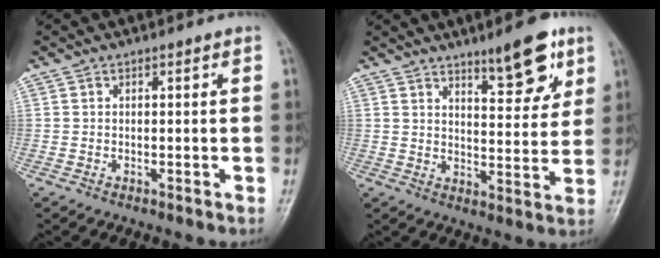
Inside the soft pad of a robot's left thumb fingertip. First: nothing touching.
{"total": 10.1, "force": [6.5, 3.2, 7.1], "torque": [-0.077, -0.042, 0.096]}